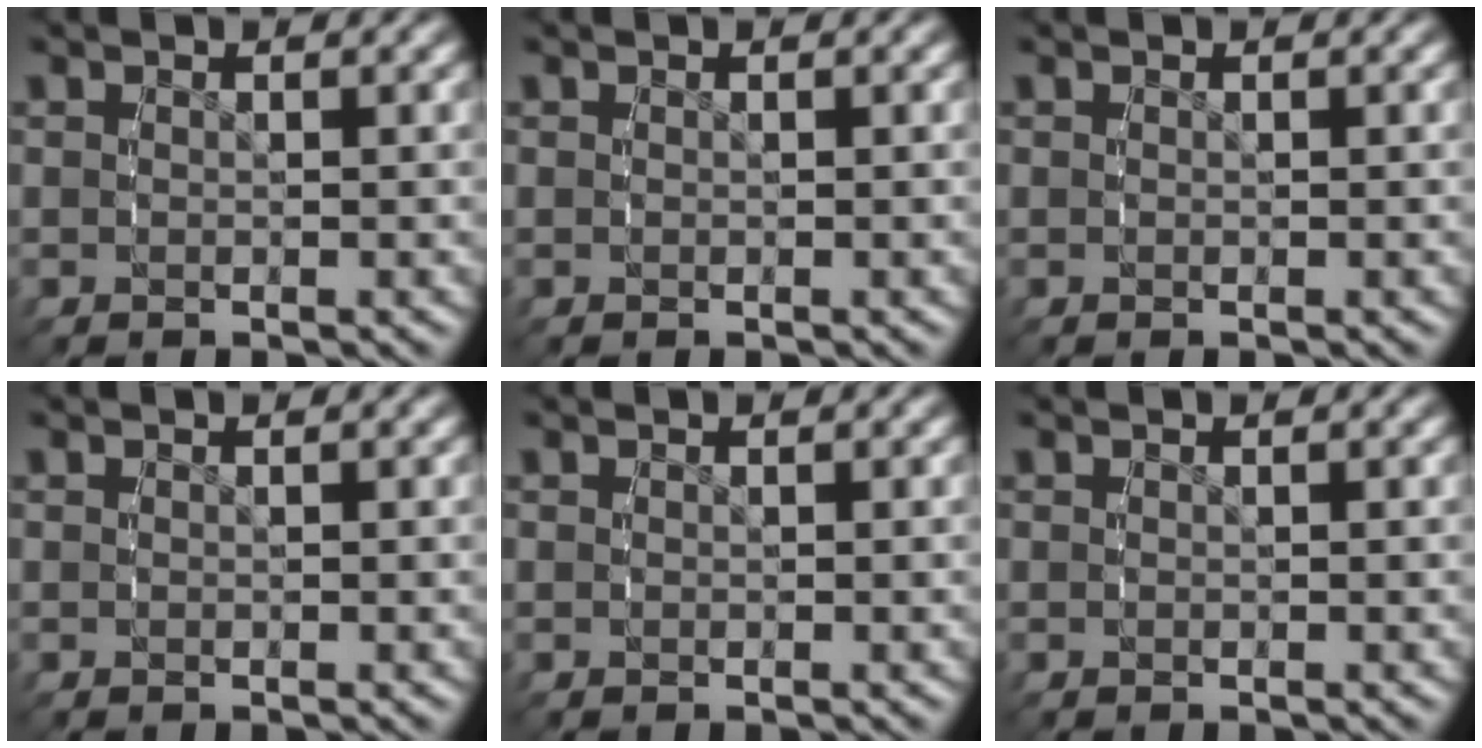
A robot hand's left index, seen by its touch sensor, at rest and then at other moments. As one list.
[{"total": 0.0}, {"total": 0.0}, {"total": 0.0}, {"total": 0.0}, {"total": 0.0}]